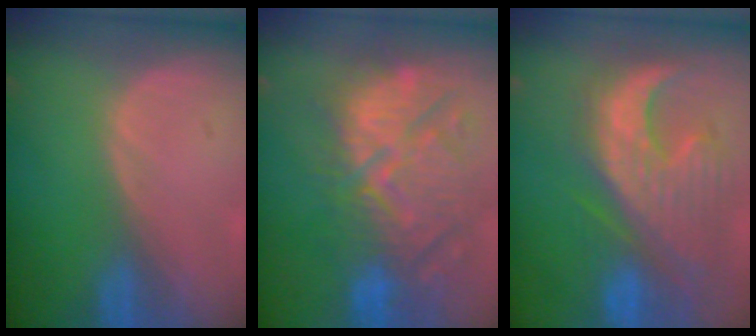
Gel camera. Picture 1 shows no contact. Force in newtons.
{"total": 12.5, "press": 12.0, "slide": 3.6}
{"total": 12.2, "press": 11.2, "slide": 4.9}